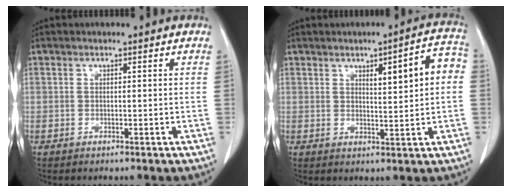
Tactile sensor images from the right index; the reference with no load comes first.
{"total": 7.5, "force": [1.4, 1.2, 7.2], "torque": [-0.098, 0.021, 0.020]}